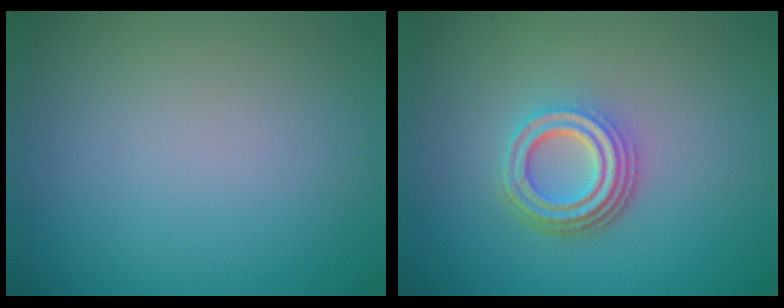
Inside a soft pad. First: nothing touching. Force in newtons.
{"total": 4.2, "press": 3.1, "slide": 2.9}